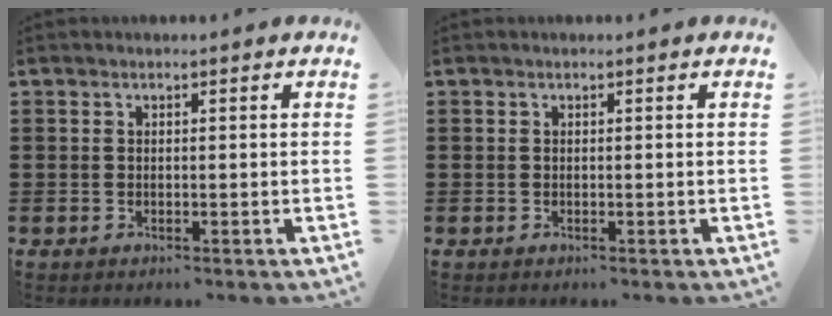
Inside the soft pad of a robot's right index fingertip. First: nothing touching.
{"total": 0.0}